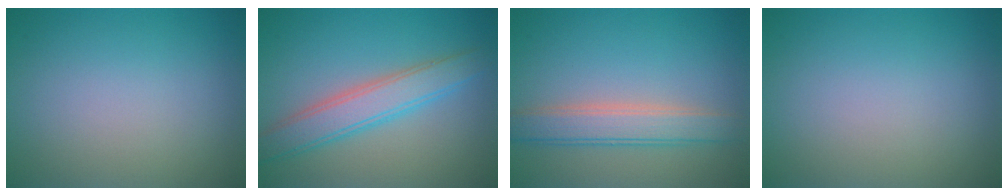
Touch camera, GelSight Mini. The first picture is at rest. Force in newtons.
{"total": 4.4, "press": 4.4, "slide": 0.2}
{"total": 3.8, "press": 3.7, "slide": 0.4}
{"total": 0.0}